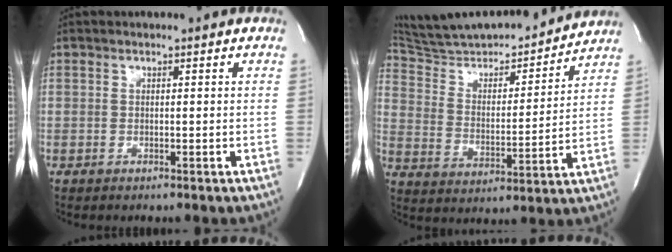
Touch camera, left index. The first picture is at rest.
{"total": 22.2, "force": [20.5, 3.5, 7.7], "torque": [-0.131, 0.005, 0.317]}